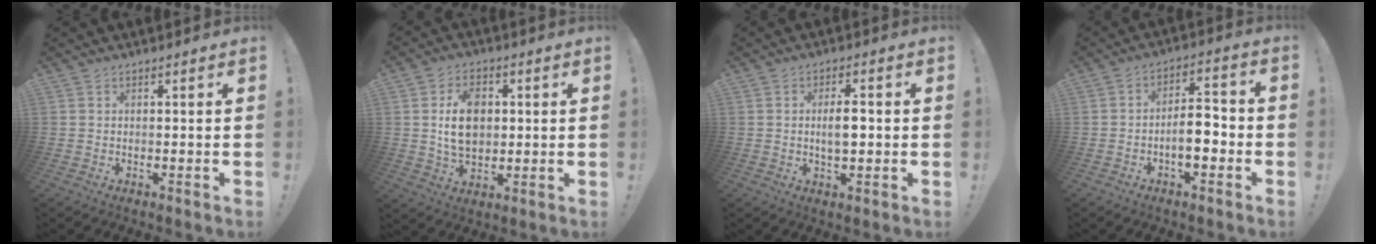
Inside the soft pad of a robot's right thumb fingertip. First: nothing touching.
{"total": 11.8, "force": [1.5, 8.5, 8.1], "torque": [-0.119, 0.005, 0.026]}
{"total": 5.7, "force": [-0.1, 2.6, 5.1], "torque": [-0.081, 0.001, -0.008]}
{"total": 9.0, "force": [-3.1, 4.0, 7.5], "torque": [-0.122, 0.020, -0.053]}